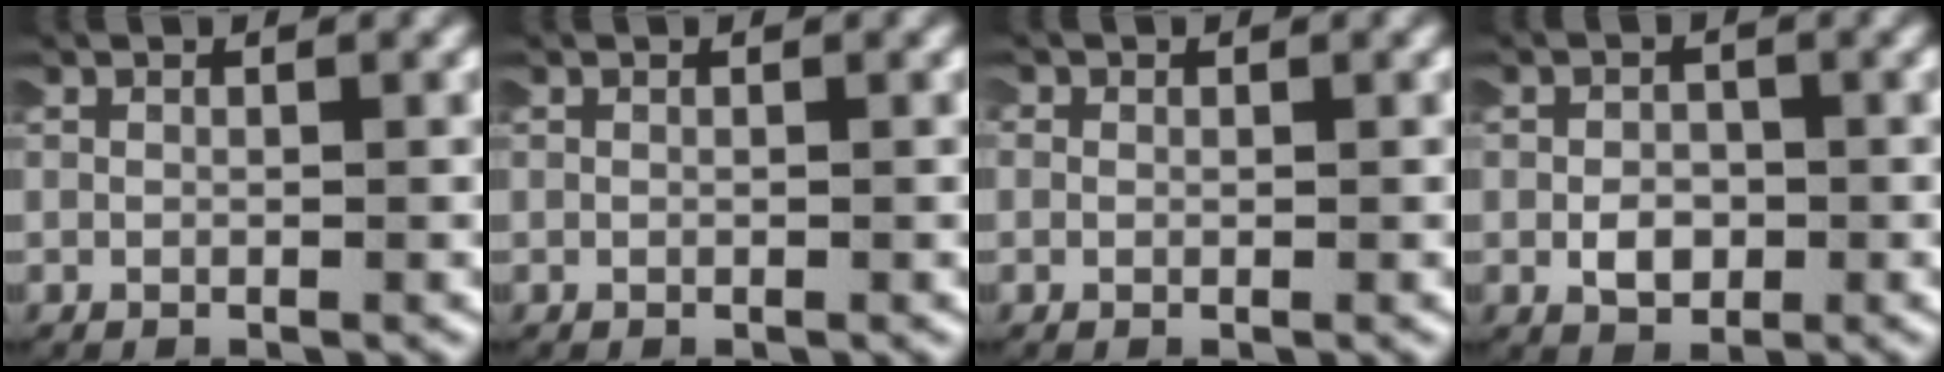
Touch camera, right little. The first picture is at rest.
{"total": 0.0}
{"total": 0.6, "force": [0.0, 0.6, 0.0], "torque": [-0.002, 0.000, -0.003]}
{"total": 1.8, "force": [-0.6, 1.3, 1.0], "torque": [-0.013, -0.003, -0.009]}